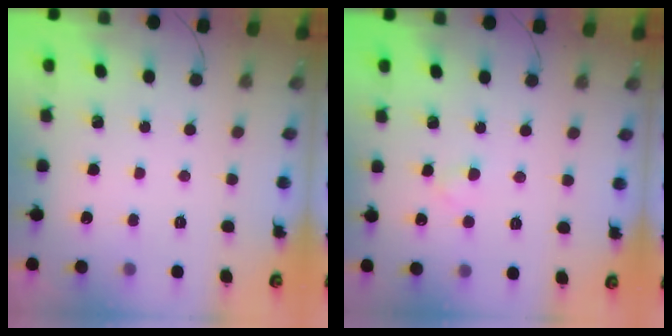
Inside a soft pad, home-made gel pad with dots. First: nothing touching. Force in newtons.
{"total": 1.8, "press": 1.5, "slide": 1.0}